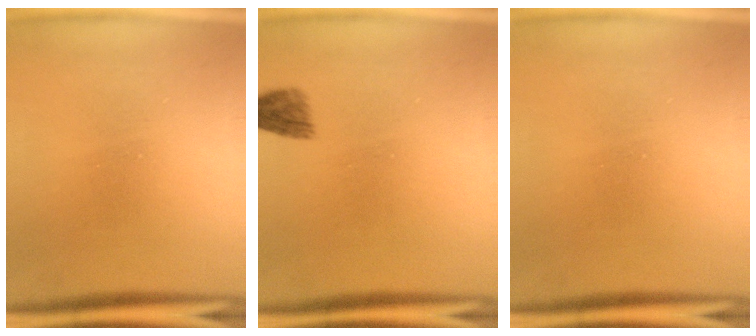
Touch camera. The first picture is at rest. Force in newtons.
{"total": 1.9}
{"total": 0.0}